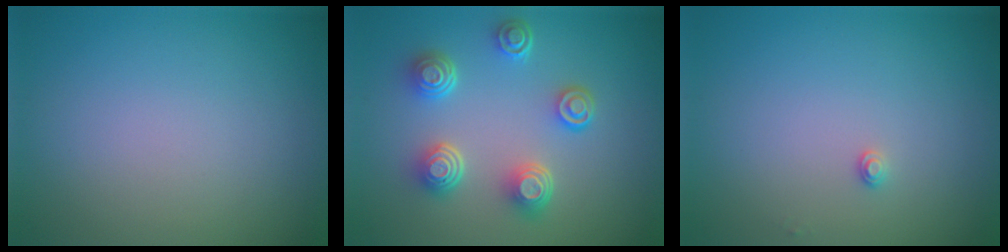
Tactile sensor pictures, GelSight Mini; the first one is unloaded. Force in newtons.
{"total": 5.1, "press": 3.8, "slide": 3.4}
{"total": 0.8, "press": 0.8, "slide": 0.0}